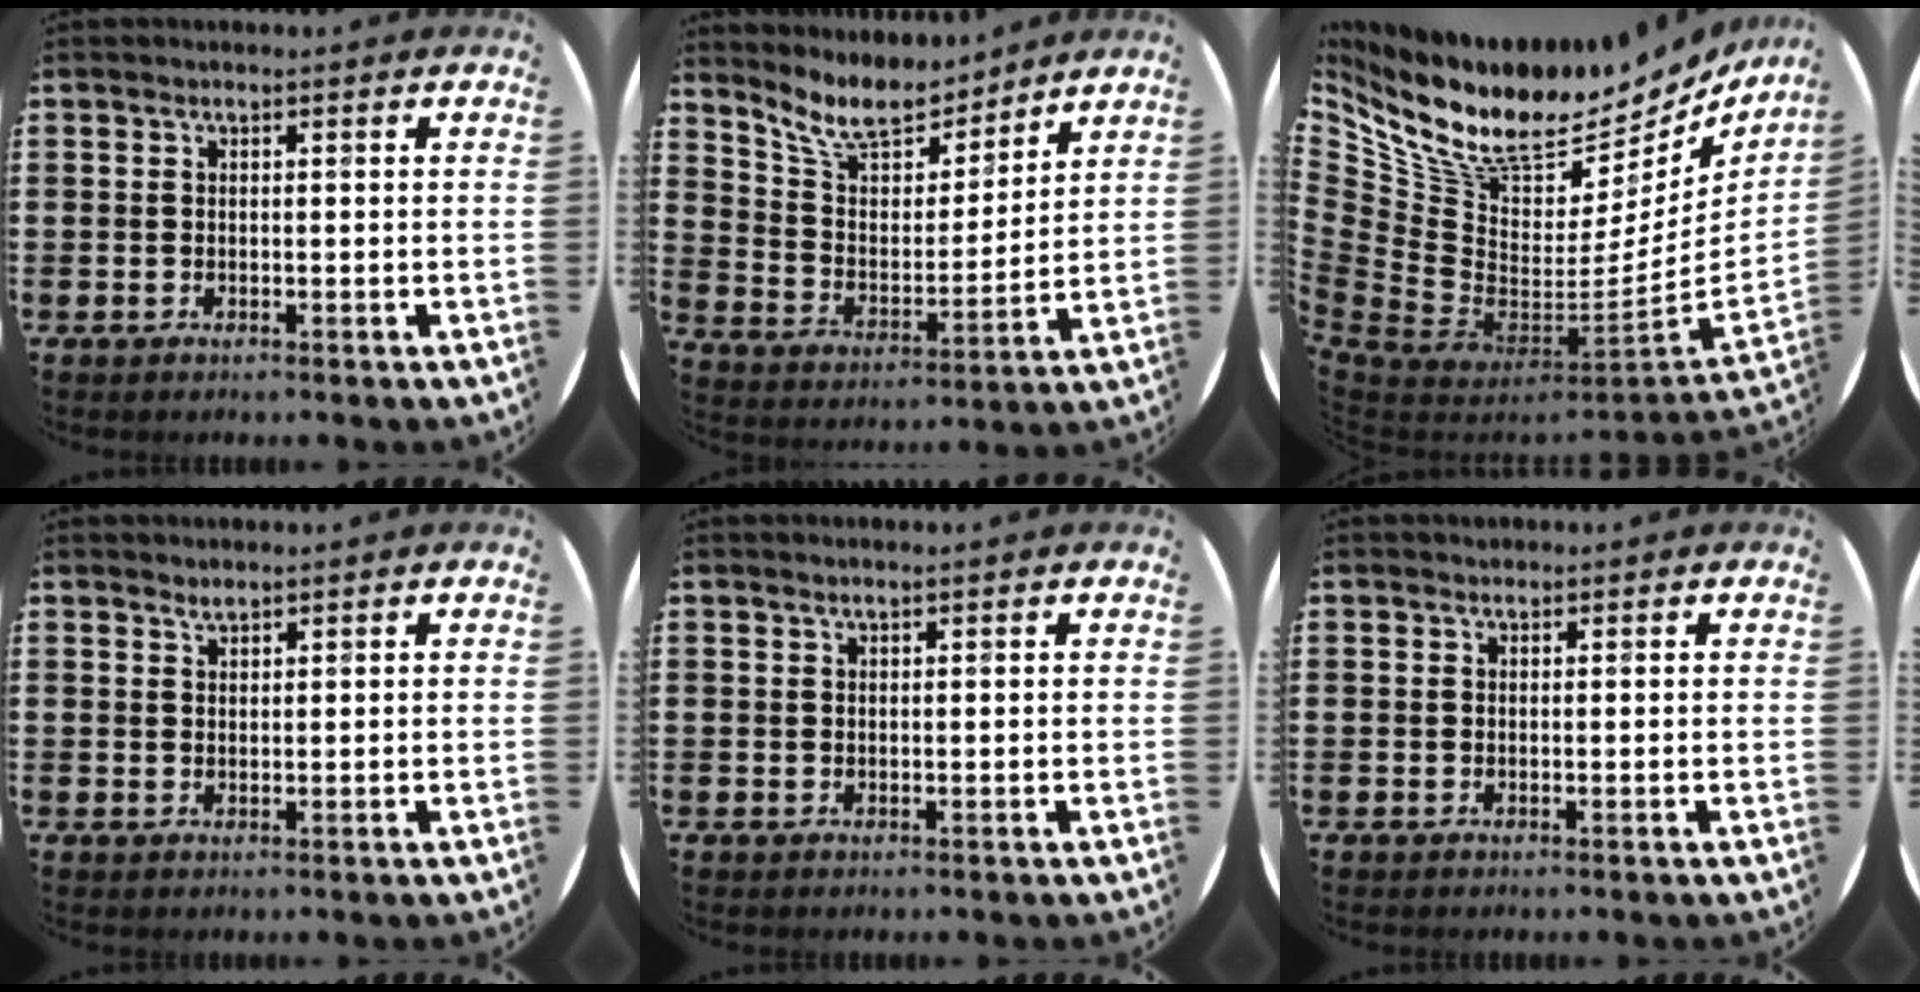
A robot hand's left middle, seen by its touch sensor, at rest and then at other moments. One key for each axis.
{"total": 9.3, "fx": 7.9, "fy": 3.6, "fz": 3.5, "tx": -0.094, "ty": -0.044, "tz": 0.141}
{"total": 11.9, "fx": 8.8, "fy": 5.9, "fz": 5.5, "tx": -0.148, "ty": -0.076, "tz": 0.155}
{"total": 1.1, "fx": 1.1, "fy": 0.0, "fz": 0.0, "tx": 0.000, "ty": 0.000, "tz": 0.021}
{"total": 0.6, "fx": 0.5, "fy": -0.1, "fz": 0.2, "tx": -0.001, "ty": 0.000, "tz": 0.010}
{"total": 0.0}